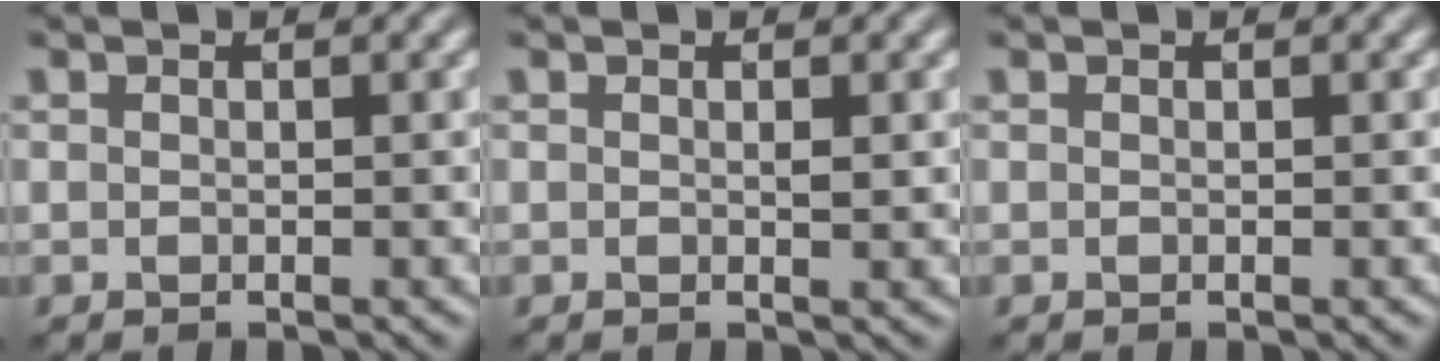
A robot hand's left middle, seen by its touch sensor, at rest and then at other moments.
{"total": 0.6, "force": [0.1, 0.1, 0.6], "torque": [-0.008, -0.001, 0.001]}
{"total": 0.0}